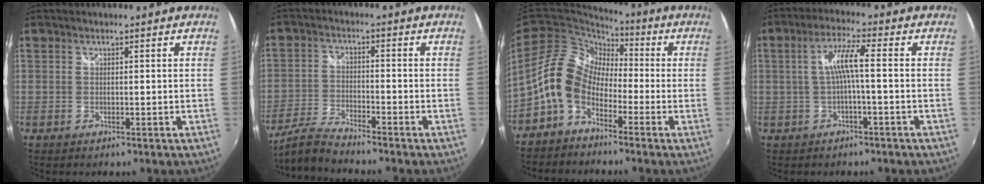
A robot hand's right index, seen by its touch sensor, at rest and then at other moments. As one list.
[{"total": 6.4, "force": [-5.9, 0.4, 2.5], "torque": [-0.066, -0.006, -0.121]}, {"total": 11.1, "force": [-4.8, 7.9, 6.3], "torque": [-0.125, 0.021, -0.108]}, {"total": 5.2, "force": [-0.7, 0.0, 5.2], "torque": [-0.107, 0.008, -0.011]}]